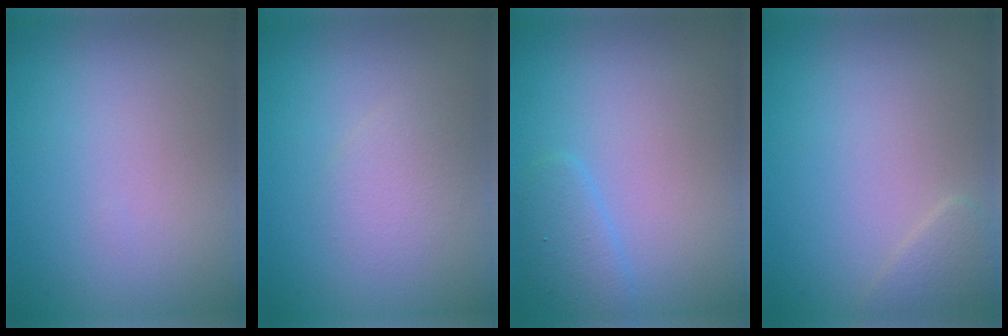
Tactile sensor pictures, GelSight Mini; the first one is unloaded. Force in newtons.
{"total": 1.6, "press": 1.6, "slide": 0.1}
{"total": 1.8, "press": 1.8, "slide": 0.1}
{"total": 1.2, "press": 1.2, "slide": 0.0}